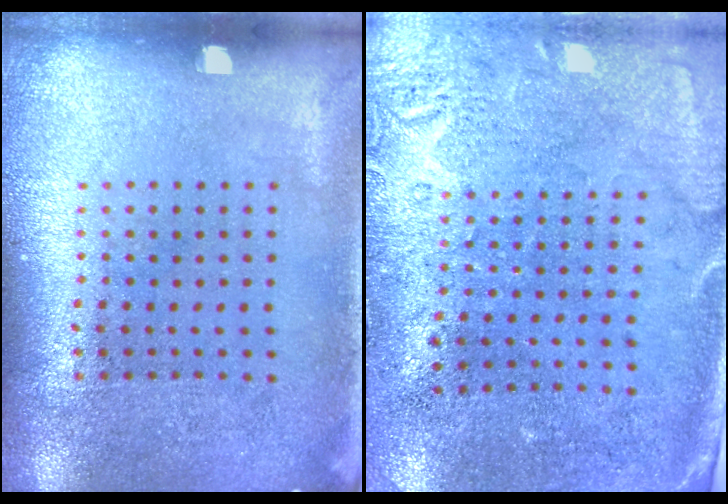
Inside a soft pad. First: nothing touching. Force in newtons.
{"total": 2.7, "press": 2.3, "slide": 1.5}